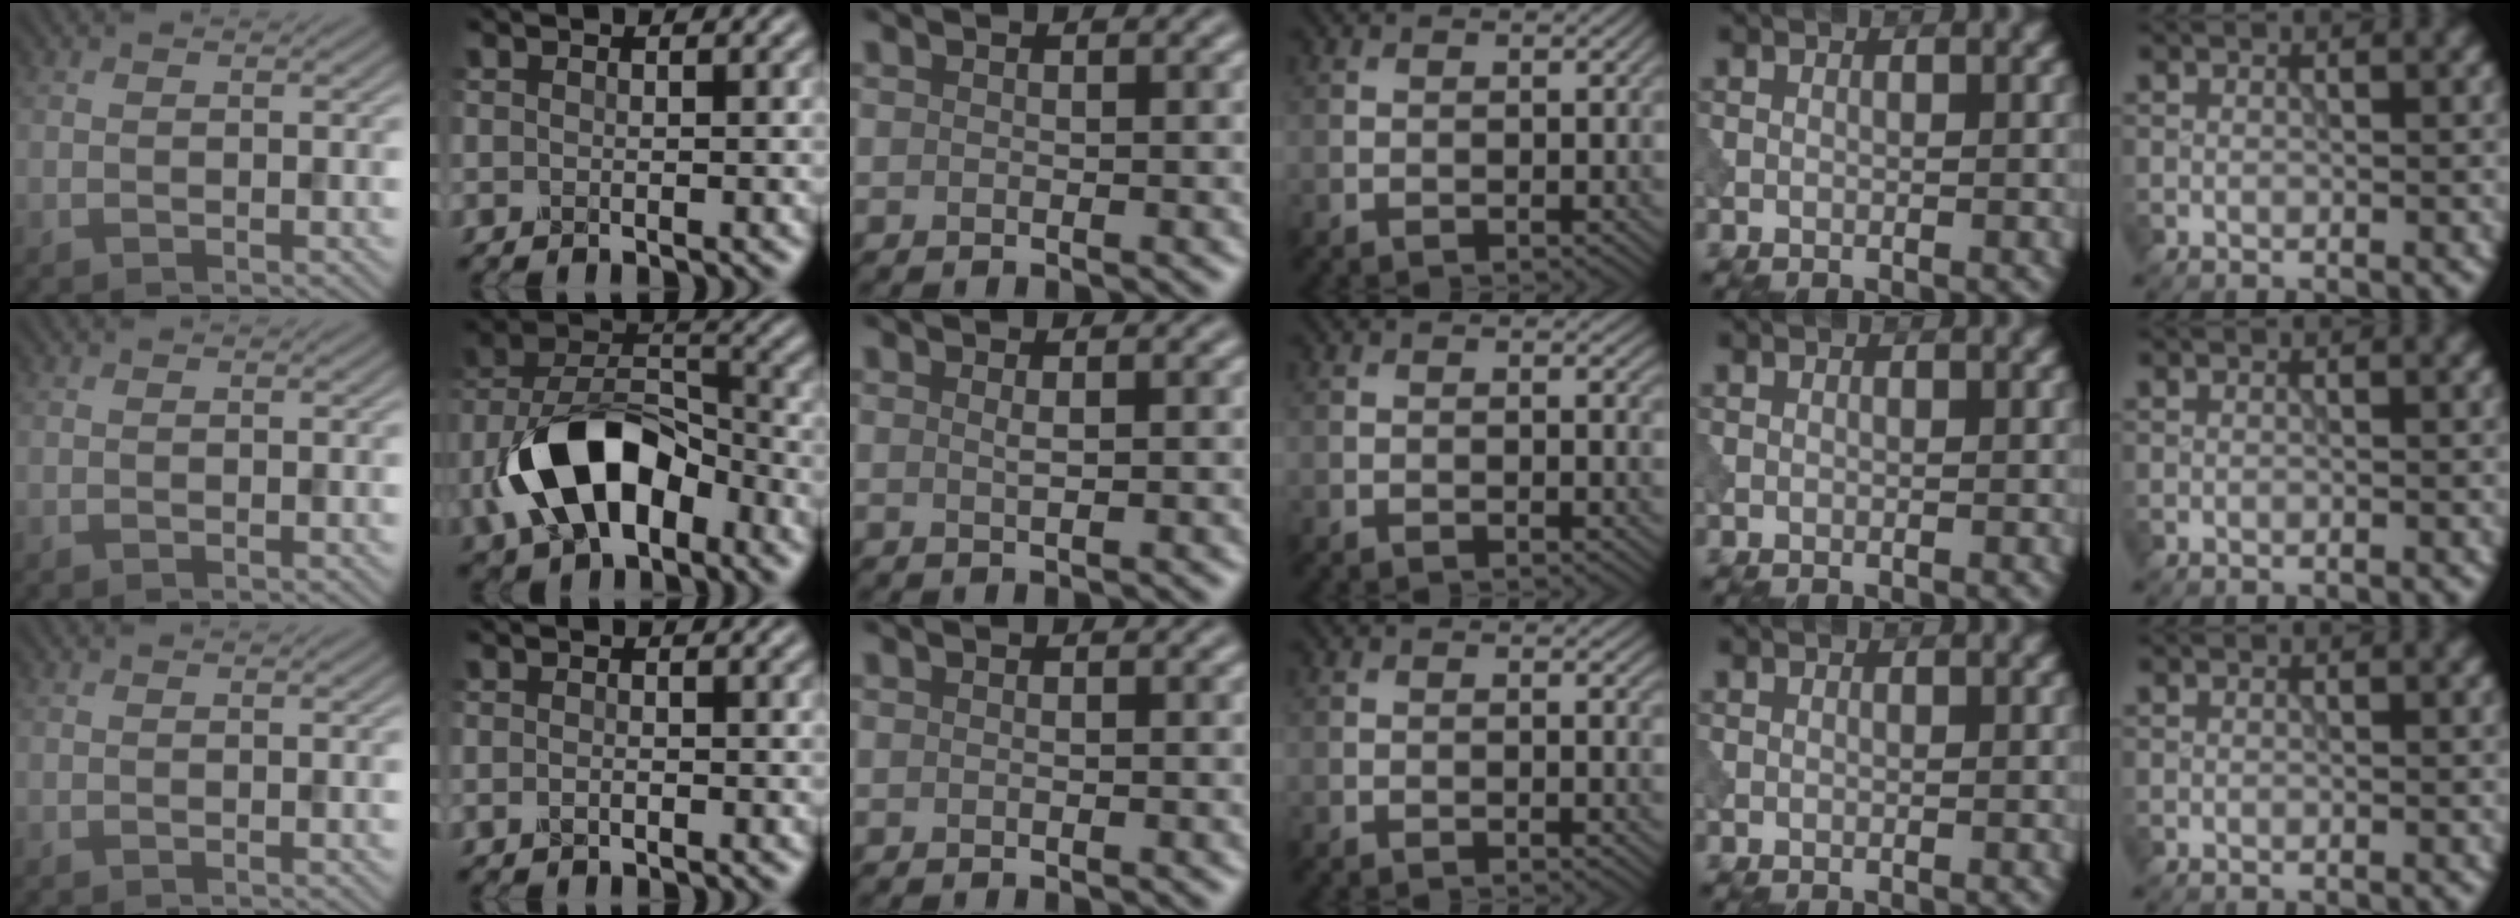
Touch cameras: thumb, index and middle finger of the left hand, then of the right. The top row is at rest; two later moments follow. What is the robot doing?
{"motion": "dispense", "object": "dispenser bottle"}